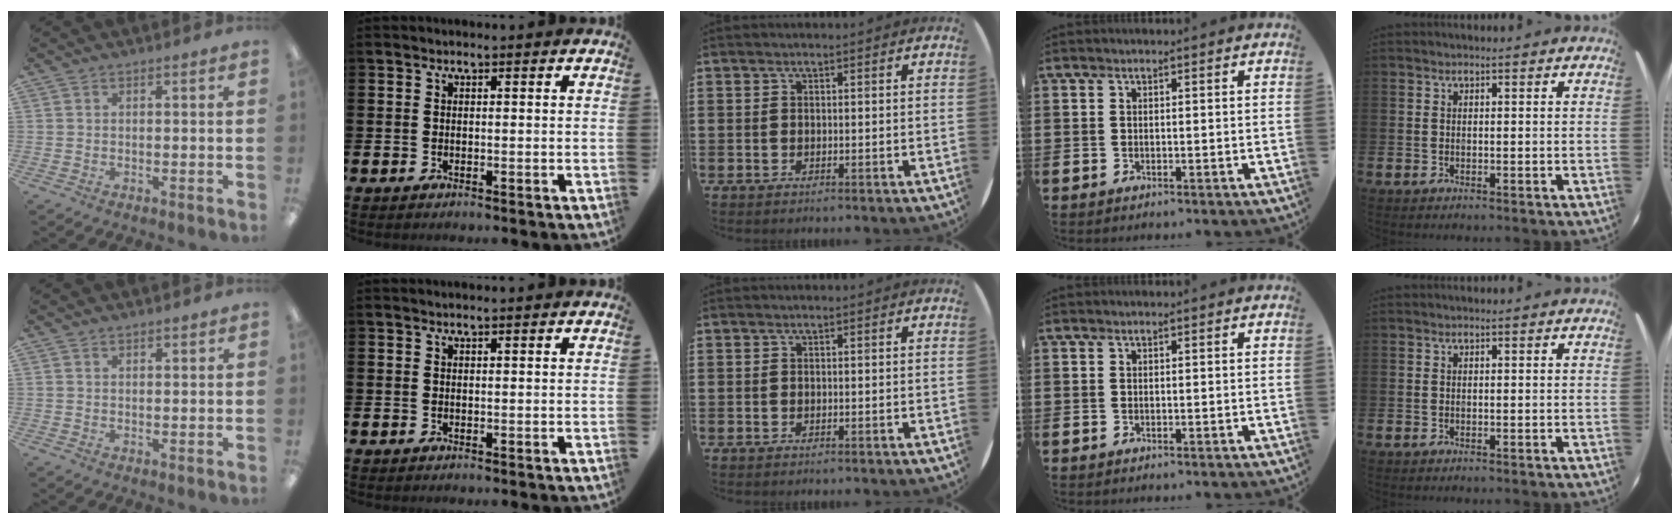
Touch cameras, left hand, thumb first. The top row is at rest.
{"thumb": {"total": 1.2, "force": [1.1, 0.3, 0.3], "torque": [-0.007, -0.001, 0.020]}, "index": {"total": 0.6, "force": [0.6, 0.0, 0.1], "torque": [0.004, -0.003, 0.010]}}